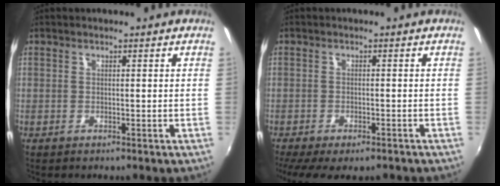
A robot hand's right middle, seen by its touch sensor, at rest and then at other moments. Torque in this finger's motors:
{"motor_torque": [1.17, -0.97, 0.33, 0.07]}